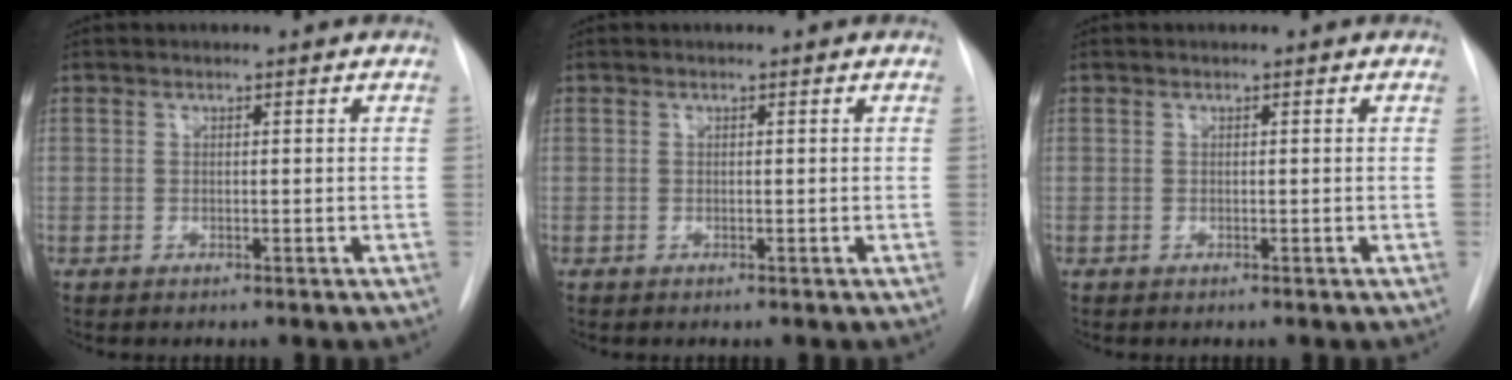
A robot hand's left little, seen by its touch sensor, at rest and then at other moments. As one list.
[{"total": 0.0}, {"total": 0.0}]